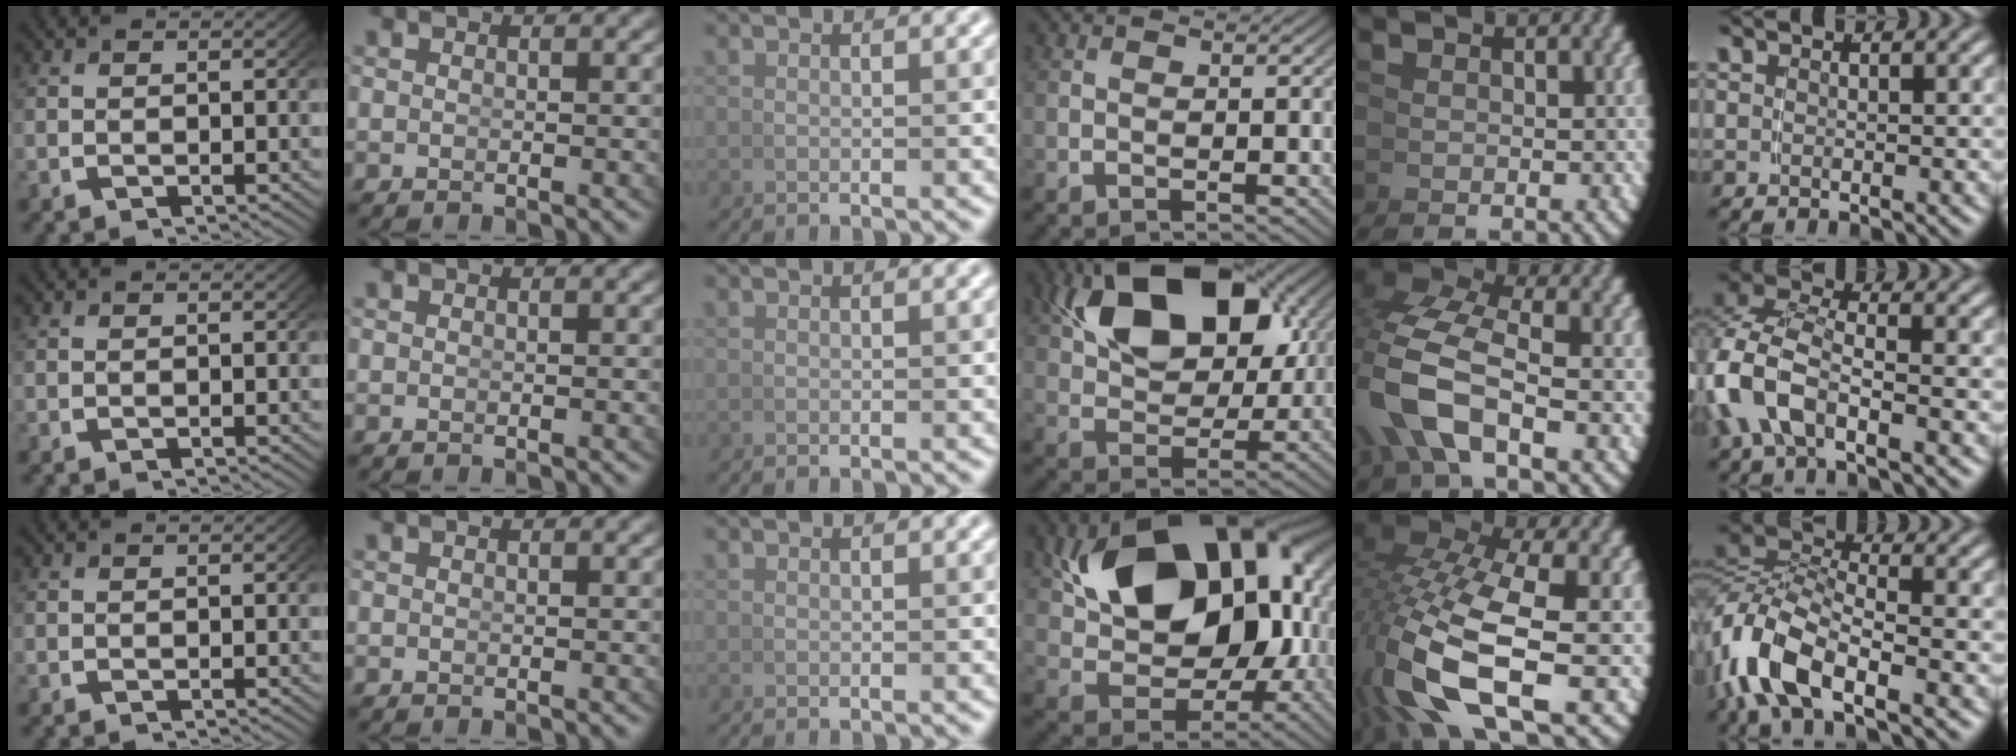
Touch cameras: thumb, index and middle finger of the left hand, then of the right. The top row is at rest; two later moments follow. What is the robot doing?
{"motion": "grasp_and_lifting", "object": "calculator"}